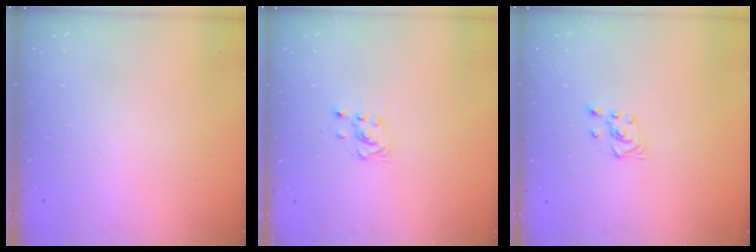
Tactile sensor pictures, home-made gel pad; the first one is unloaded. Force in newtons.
{"total": 3.7, "press": 3.6, "slide": 0.5}
{"total": 3.4, "press": 3.3, "slide": 0.8}